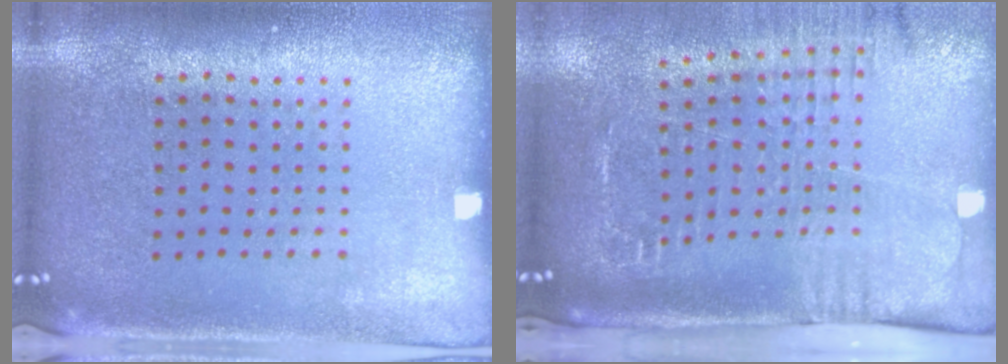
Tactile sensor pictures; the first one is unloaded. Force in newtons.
{"total": 2.6, "press": 2.1, "slide": 1.6}